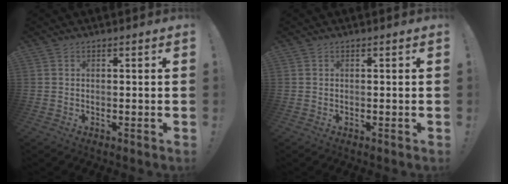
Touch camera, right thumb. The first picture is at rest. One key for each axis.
{"total": 0.0}